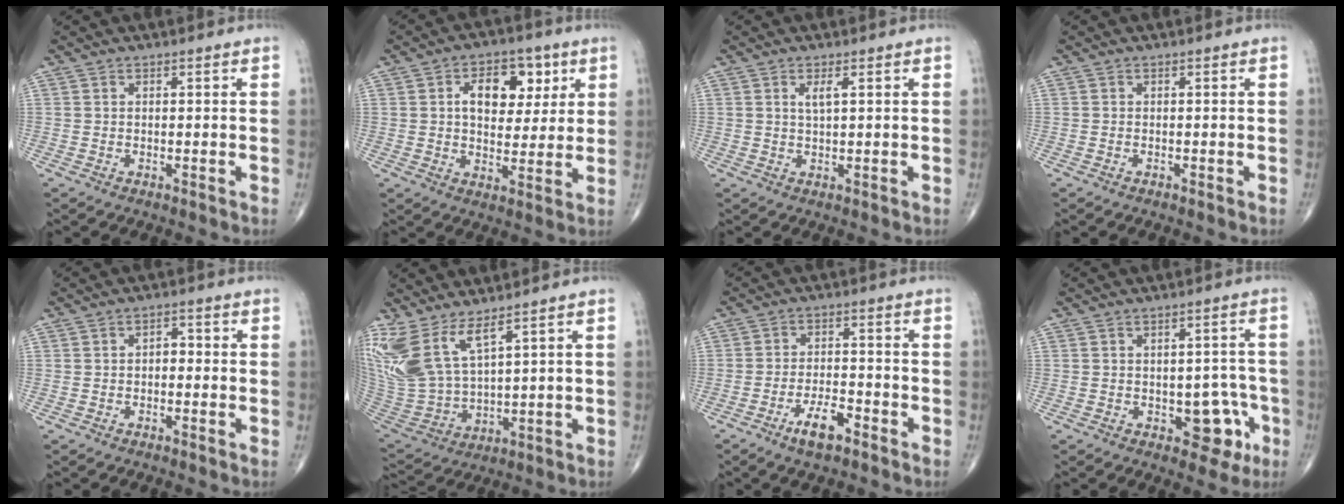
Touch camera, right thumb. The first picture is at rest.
{"total": 11.2, "force": [3.4, 7.0, 8.0], "torque": [-0.078, -0.005, 0.052]}
{"total": 2.1, "force": [0.8, 0.3, 1.9], "torque": [-0.043, -0.004, 0.017]}
{"total": 0.0}
{"total": 2.2, "force": [-0.2, 1.4, 1.7], "torque": [-0.015, 0.010, -0.010]}
{"total": 13.0, "force": [8.2, 4.0, 9.3], "torque": [-0.211, -0.048, 0.186]}
{"total": 5.7, "force": [-3.8, 1.9, 3.8], "torque": [-0.069, 0.022, -0.066]}
{"total": 7.2, "force": [-2.7, 4.3, 5.1], "torque": [-0.026, 0.022, -0.028]}